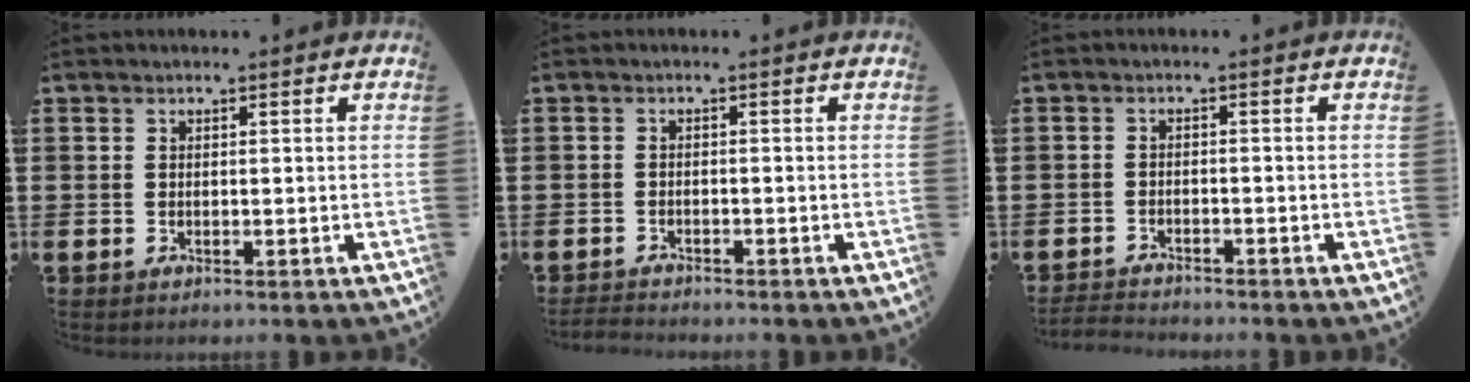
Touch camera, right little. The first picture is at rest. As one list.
[{"total": 1.3, "force": [-1.3, 0.1, 0.0], "torque": [-0.004, 0.001, -0.026]}, {"total": 1.8, "force": [-1.8, 0.0, 0.0], "torque": [-0.004, 0.001, -0.039]}]